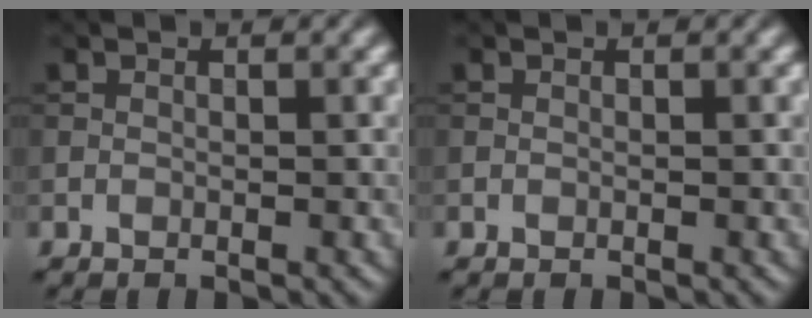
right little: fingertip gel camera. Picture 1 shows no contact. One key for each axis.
{"total": 0.0}